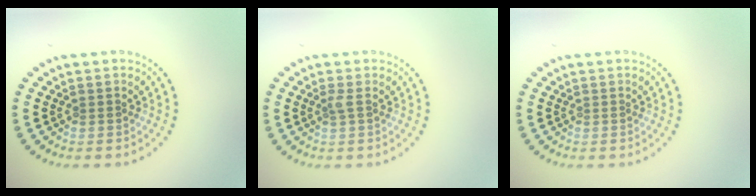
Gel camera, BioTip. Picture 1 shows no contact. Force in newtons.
{"total": 0.7, "press": 0.5, "slide": 0.5}
{"total": 0.0}